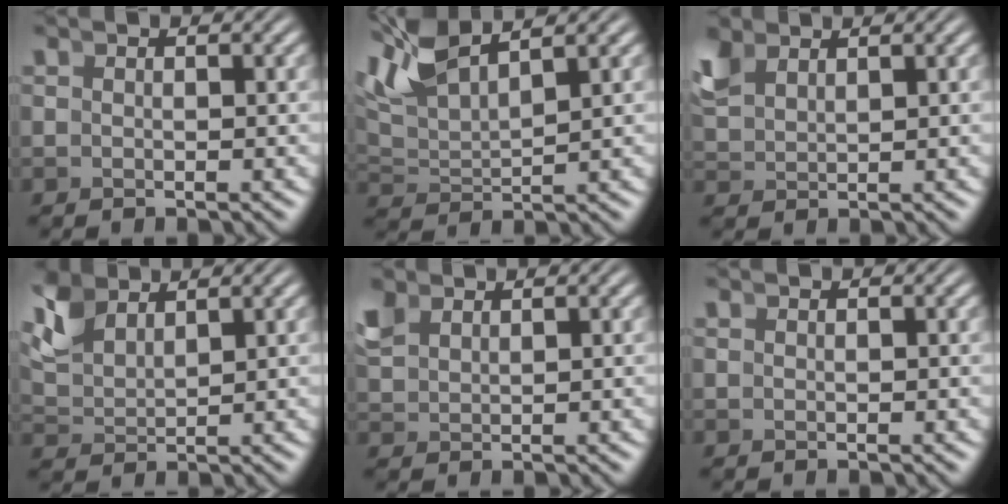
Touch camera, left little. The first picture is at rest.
{"total": 6.7, "force": [3.7, 3.4, 4.4], "torque": [-0.104, -0.001, 0.064]}
{"total": 2.3, "force": [1.8, 1.0, 1.0], "torque": [-0.034, -0.001, 0.046]}
{"total": 4.3, "force": [2.6, 2.4, 2.5], "torque": [-0.073, -0.002, 0.054]}
{"total": 1.9, "force": [1.6, 0.9, 0.7], "torque": [-0.026, -0.001, 0.041]}
{"total": 0.0}